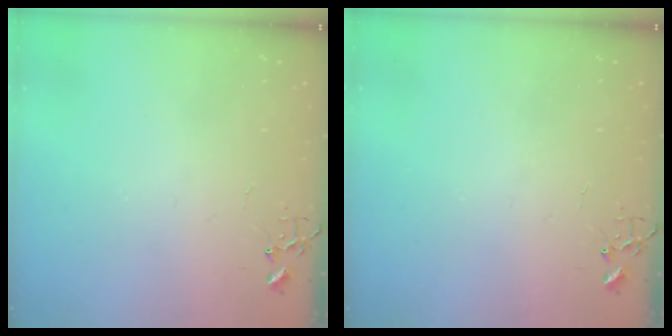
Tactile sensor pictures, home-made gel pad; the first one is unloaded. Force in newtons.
{"total": 0.0}